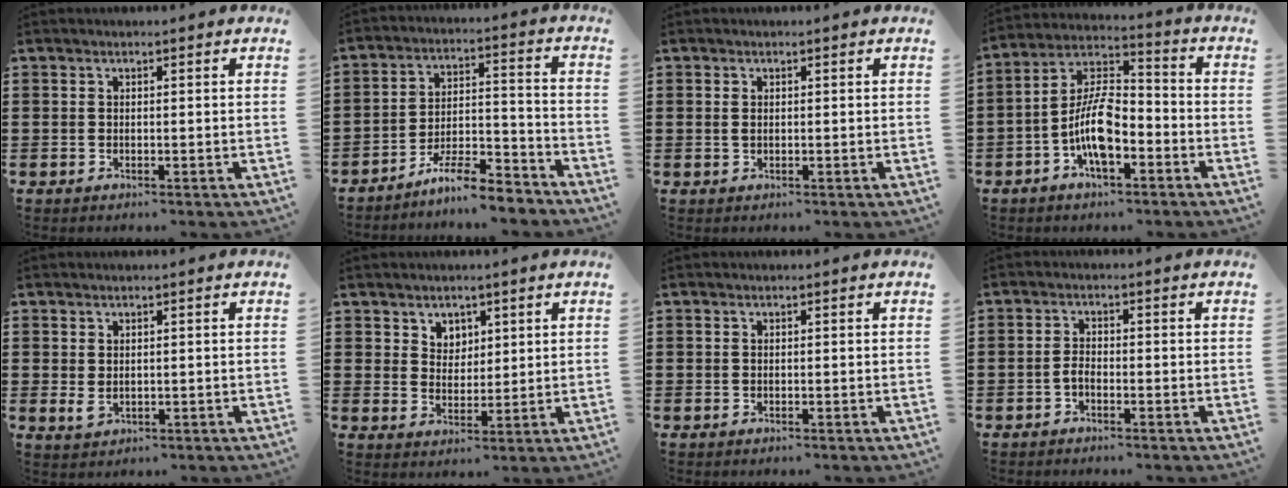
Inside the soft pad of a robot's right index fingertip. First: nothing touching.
{"total": 8.1, "force": [-7.3, 1.0, 3.4], "torque": [-0.062, 0.016, -0.139]}
{"total": 1.0, "force": [0.2, 0.6, 0.8], "torque": [-0.017, 0.004, 0.002]}
{"total": 9.5, "force": [-3.7, 4.2, 7.7], "torque": [-0.177, 0.001, -0.075]}
{"total": 1.7, "force": [0.3, 1.1, 1.2], "torque": [-0.033, -0.002, 0.005]}
{"total": 3.8, "force": [2.5, 2.8, 0.2], "torque": [-0.018, 0.008, 0.046]}
{"total": 0.0}
{"total": 1.7, "force": [-1.0, 0.7, 1.2], "torque": [-0.032, -0.001, -0.022]}